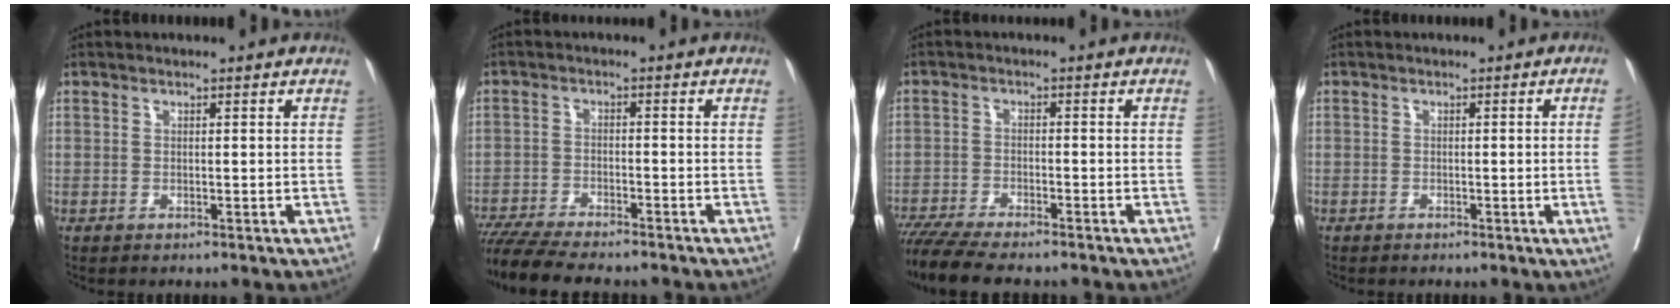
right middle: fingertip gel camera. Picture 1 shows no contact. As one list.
[{"total": 12.6, "force": [-11.2, 1.7, 5.6], "torque": [-0.084, -0.013, -0.174]}, {"total": 11.0, "force": [-9.6, 1.4, 5.1], "torque": [-0.076, -0.015, -0.152]}, {"total": 2.3, "force": [-0.4, -1.0, 2.1], "torque": [-0.024, -0.002, -0.005]}]